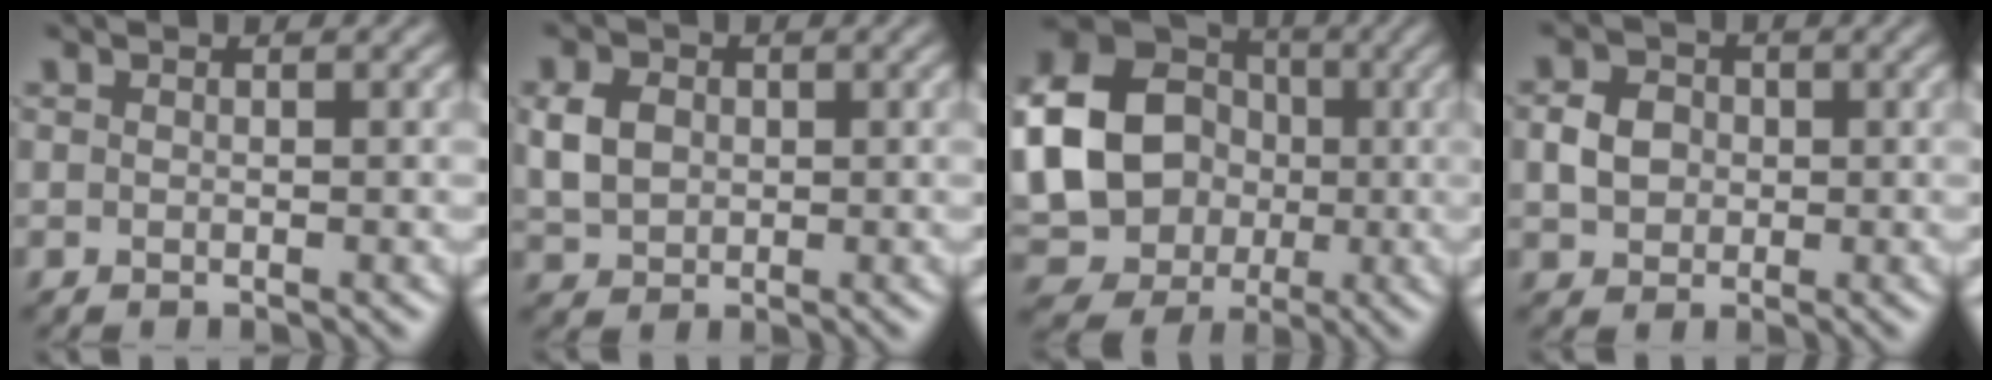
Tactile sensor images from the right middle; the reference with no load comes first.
{"total": 3.3, "force": [0.4, 2.7, 1.9], "torque": [-0.050, 0.003, 0.006]}
{"total": 17.9, "force": [0.3, 16.1, 7.9], "torque": [-0.220, 0.020, -0.033]}
{"total": 2.8, "force": [0.0, 2.4, 1.4], "torque": [-0.029, 0.003, -0.001]}